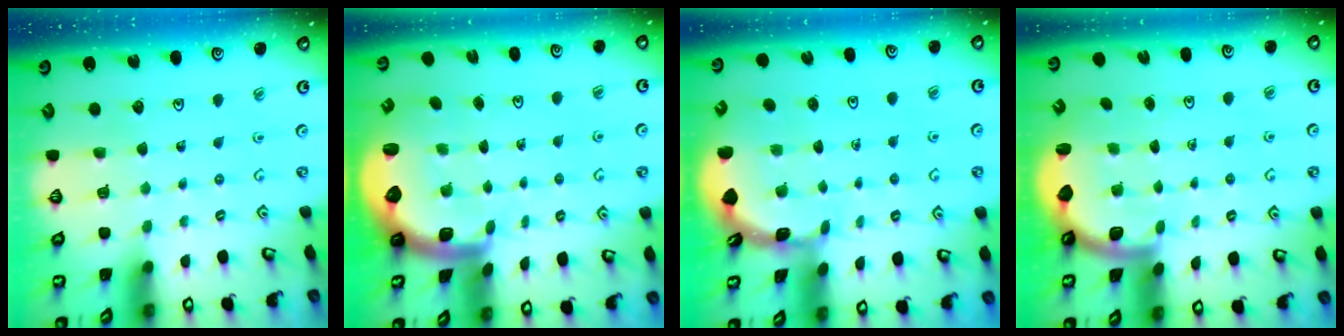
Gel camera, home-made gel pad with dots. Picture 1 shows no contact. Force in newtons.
{"total": 2.9, "press": 2.6, "slide": 1.4}
{"total": 1.7, "press": 1.7, "slide": 0.1}
{"total": 2.5, "press": 2.2, "slide": 1.1}